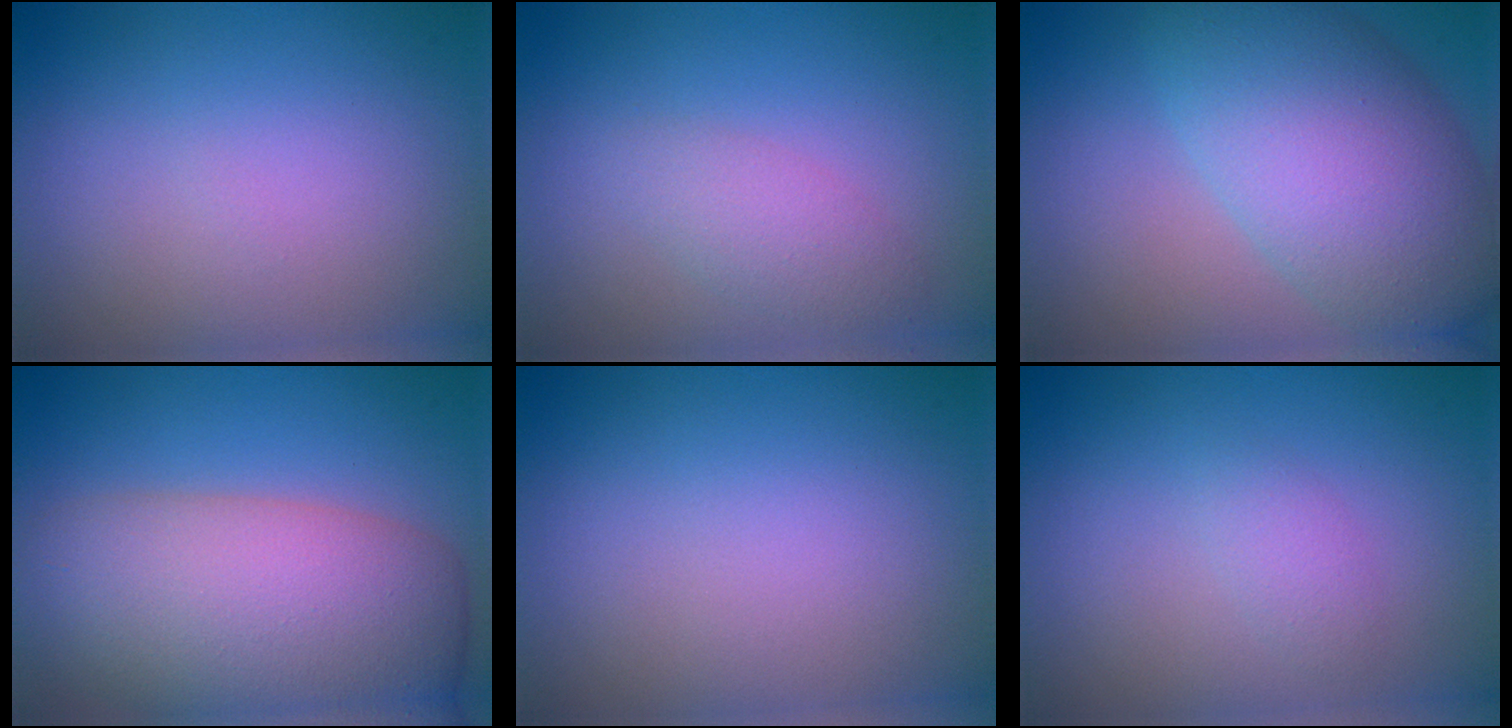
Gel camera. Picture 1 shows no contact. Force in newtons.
{"total": 2.2, "press": 2.2, "slide": 0.1}
{"total": 8.7, "press": 8.7, "slide": 0.2}
{"total": 10.6, "press": 10.5, "slide": 0.6}
{"total": 0.0}
{"total": 1.2, "press": 1.2, "slide": 0.1}